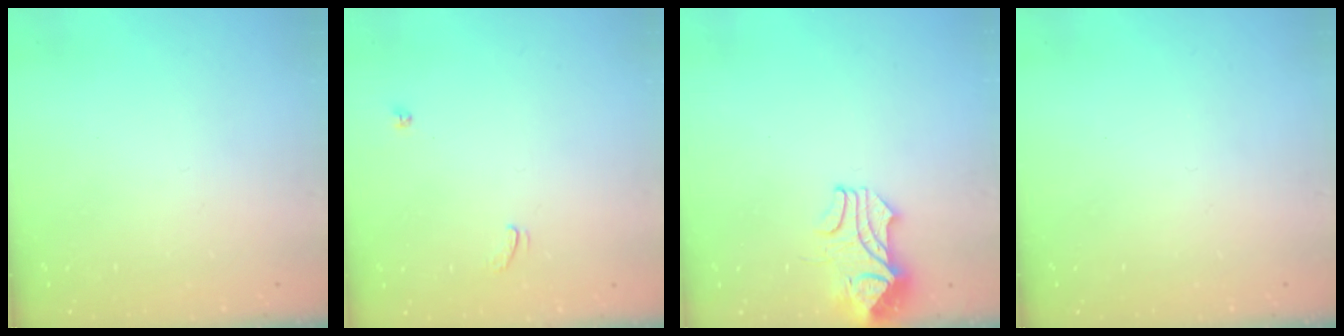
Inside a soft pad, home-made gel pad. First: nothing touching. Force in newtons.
{"total": 0.5, "press": 0.4, "slide": 0.3}
{"total": 2.1, "press": 1.9, "slide": 0.9}
{"total": 0.0}